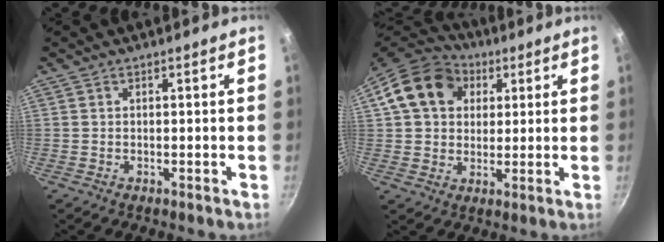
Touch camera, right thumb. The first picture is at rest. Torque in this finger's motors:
{"motor_torque": [-0.28, 2.01, 0.06, -0.13, 0.25]}